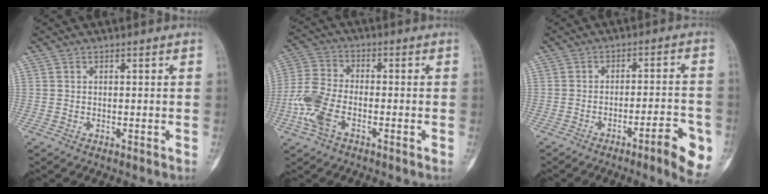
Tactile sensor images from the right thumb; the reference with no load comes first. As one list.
[{"total": 9.1, "force": [-3.4, 4.9, 6.8], "torque": [-0.158, 0.020, -0.075]}, {"total": 9.4, "force": [-4.6, 1.7, 8.0], "torque": [-0.100, 0.021, -0.061]}]